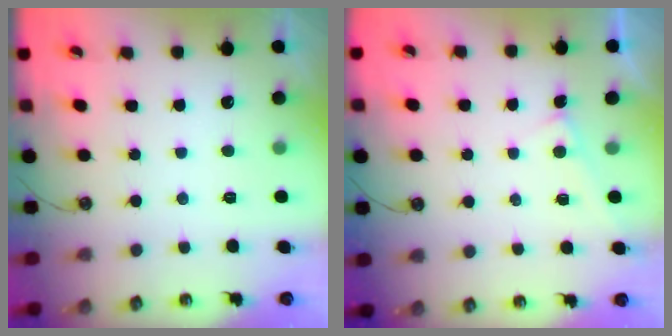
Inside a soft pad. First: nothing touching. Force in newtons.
{"total": 2.9, "press": 2.9, "slide": 0.1}